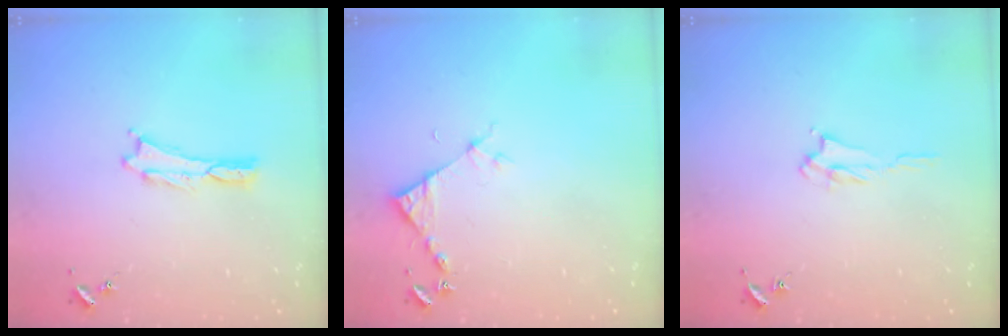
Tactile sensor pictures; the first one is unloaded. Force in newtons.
{"total": 4.1, "press": 4.1, "slide": 0.3}
{"total": 2.1, "press": 2.0, "slide": 0.3}